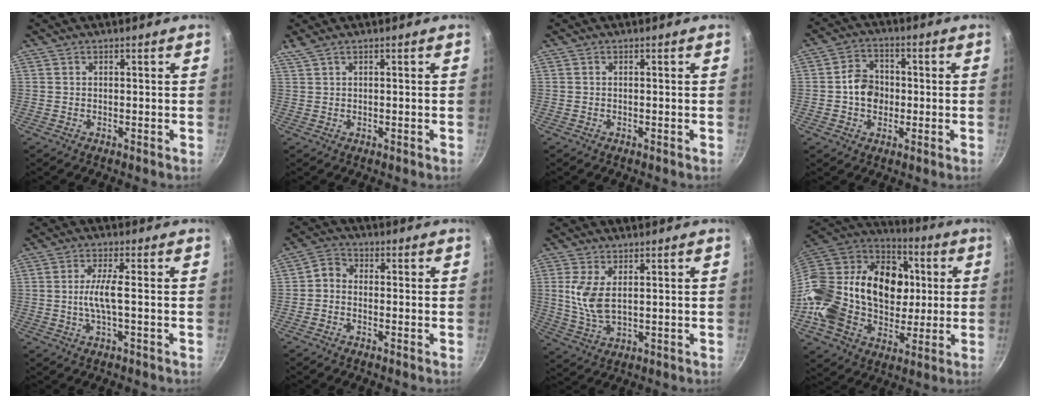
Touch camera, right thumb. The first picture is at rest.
{"total": 1.7, "force": [0.6, 0.3, 1.6], "torque": [-0.034, 0.002, 0.013]}
{"total": 0.0}
{"total": 7.0, "force": [-0.6, 5.9, 3.9], "torque": [-0.035, 0.014, -0.018]}
{"total": 4.6, "force": [-0.6, 0.4, 4.6], "torque": [-0.103, 0.007, -0.012]}
{"total": 3.0, "force": [-1.2, 2.2, 1.7], "torque": [-0.037, 0.023, -0.035]}
{"total": 7.2, "force": [1.5, 3.7, 6.1], "torque": [-0.125, -0.011, 0.035]}
{"total": 33.2, "force": [1.2, 24.3, 22.6], "torque": [-0.418, 0.037, 0.025]}